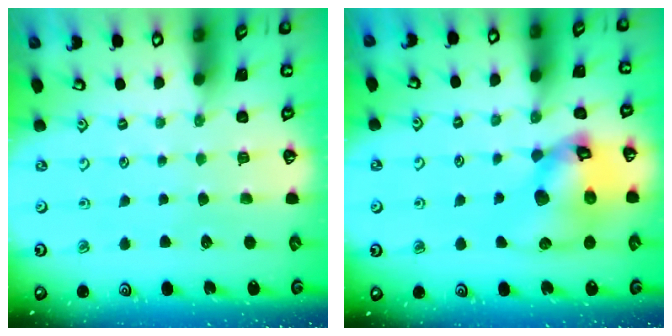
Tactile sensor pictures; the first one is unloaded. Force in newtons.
{"total": 15.9, "press": 15.7, "slide": 2.3}